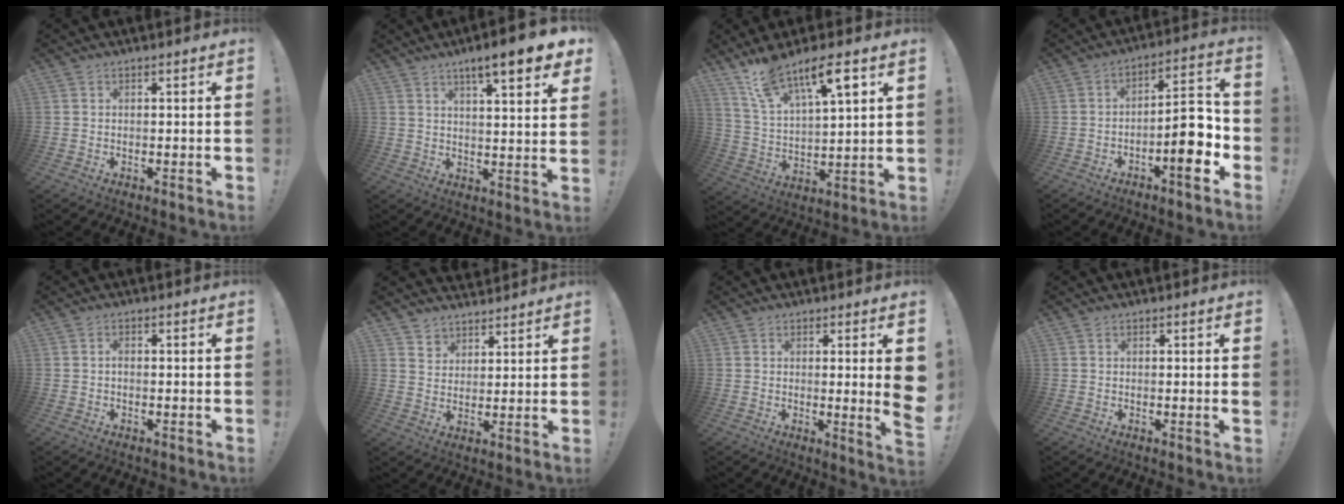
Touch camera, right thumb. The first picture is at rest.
{"total": 10.1, "force": [6.5, 1.0, 7.7], "torque": [-0.101, -0.046, 0.101]}
{"total": 13.7, "force": [9.5, 3.8, 9.0], "torque": [-0.158, -0.057, 0.162]}
{"total": 12.5, "force": [-4.6, 3.6, 11.0], "torque": [-0.147, 0.025, -0.075]}
{"total": 1.0, "force": [-0.6, 0.6, 0.5], "torque": [-0.010, 0.002, -0.010]}
{"total": 5.2, "force": [4.2, 3.1, -0.4], "torque": [0.015, -0.041, 0.080]}
{"total": 7.0, "force": [1.0, -0.4, 6.9], "torque": [-0.092, -0.022, 0.015]}
{"total": 0.9, "force": [0.5, -0.3, 0.7], "torque": [-0.005, -0.004, 0.006]}